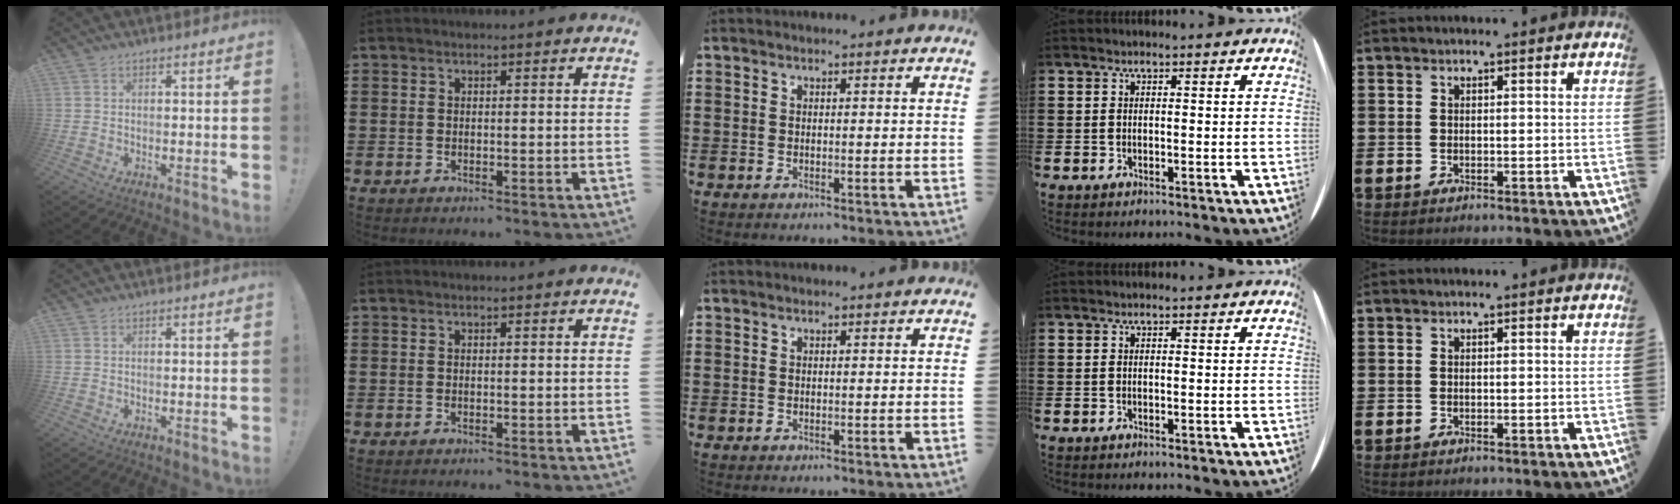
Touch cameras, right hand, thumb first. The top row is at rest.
{}